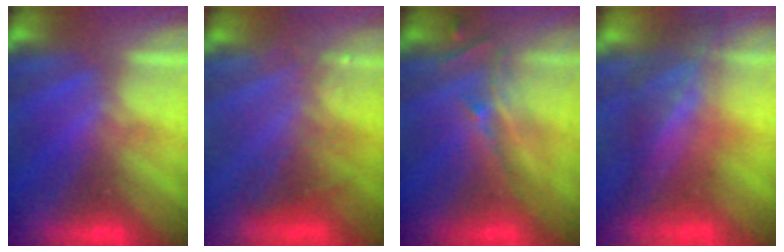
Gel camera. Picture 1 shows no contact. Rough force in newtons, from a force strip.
{"total": 2.9}
{"total": 2.6}
{"total": 7.4}